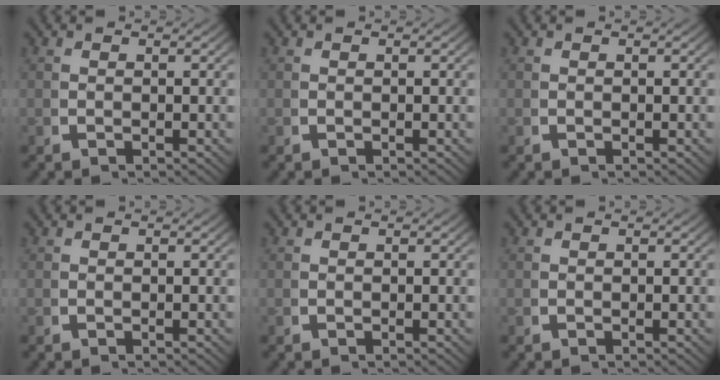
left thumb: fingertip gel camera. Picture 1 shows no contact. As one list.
[{"total": 0.0}, {"total": 0.0}, {"total": 0.0}, {"total": 0.0}, {"total": 0.0}]